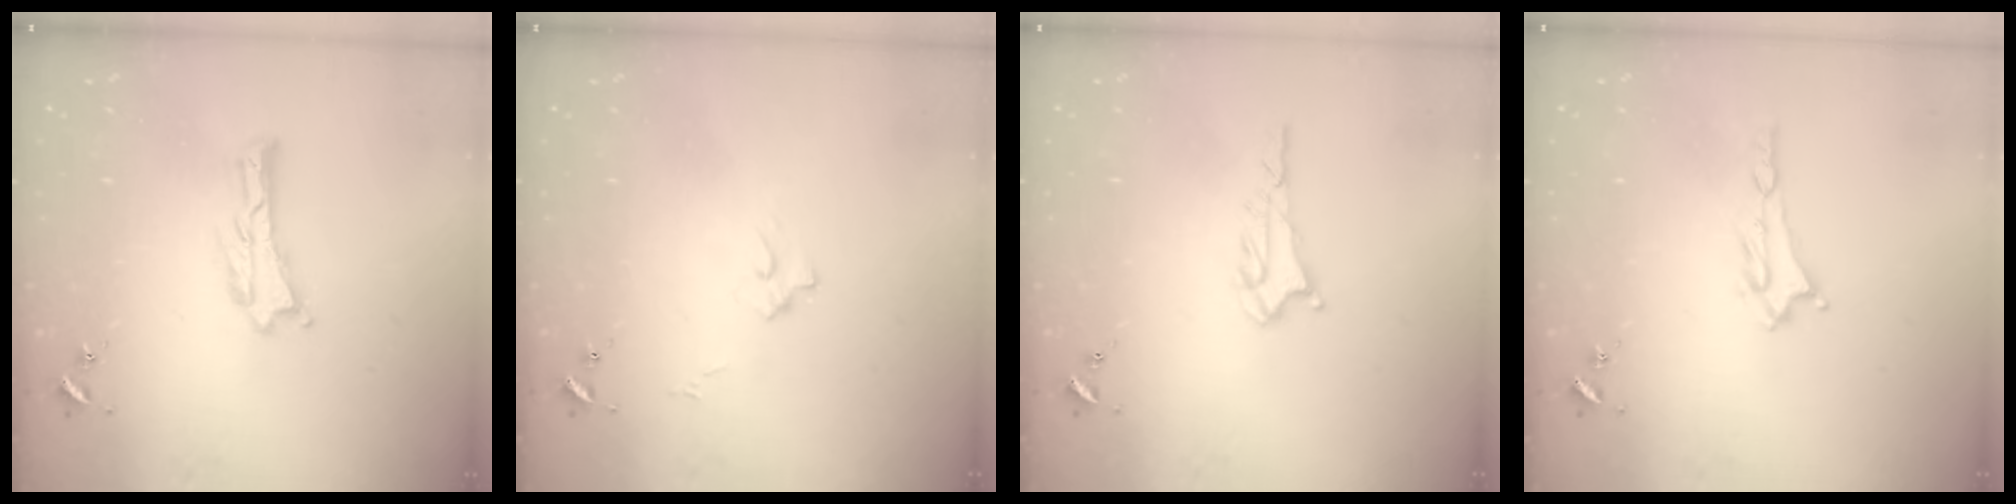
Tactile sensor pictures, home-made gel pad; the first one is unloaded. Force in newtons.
{"total": 2.7, "press": 2.7, "slide": 0.3}
{"total": 1.6, "press": 1.6, "slide": 0.1}
{"total": 1.3, "press": 1.3, "slide": 0.2}